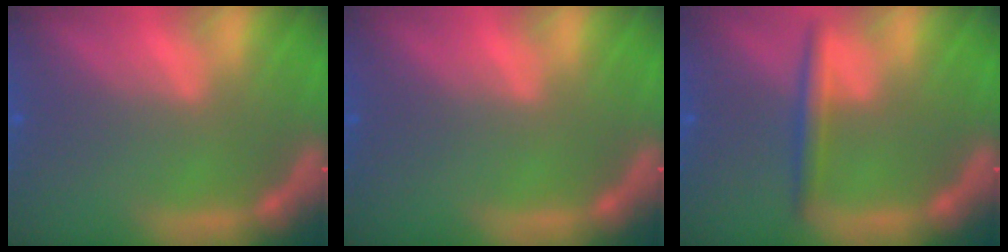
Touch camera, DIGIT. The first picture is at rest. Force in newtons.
{"total": 0.0}
{"total": 2.5}